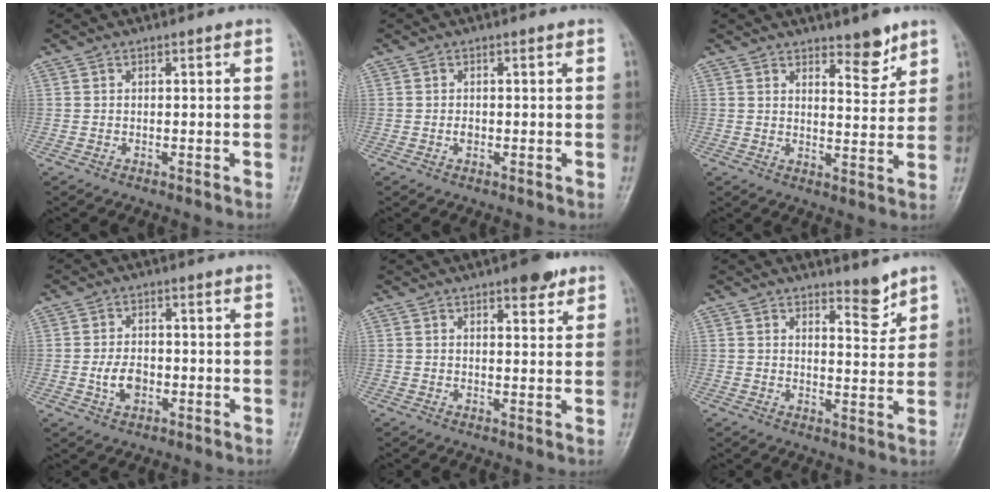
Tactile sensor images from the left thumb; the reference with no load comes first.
{"total": 1.0, "force": [-0.2, 0.7, 0.7], "torque": [-0.009, 0.001, -0.004]}
{"total": 5.8, "force": [4.2, 2.0, 3.4], "torque": [-0.030, -0.037, 0.063]}
{"total": 4.6, "force": [-1.0, 3.1, 3.3], "torque": [-0.053, 0.006, -0.017]}
{"total": 5.5, "force": [3.5, 2.1, 3.6], "torque": [-0.031, -0.016, 0.045]}
{"total": 4.4, "force": [3.6, 1.3, 2.2], "torque": [-0.017, -0.035, 0.054]}